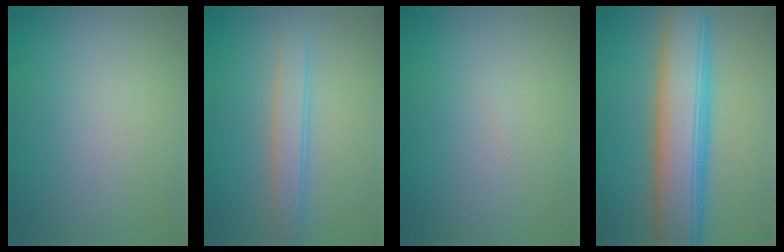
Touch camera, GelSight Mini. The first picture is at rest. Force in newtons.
{"total": 2.5, "press": 2.5, "slide": 0.2}
{"total": 0.0}
{"total": 9.2, "press": 9.2, "slide": 0.3}